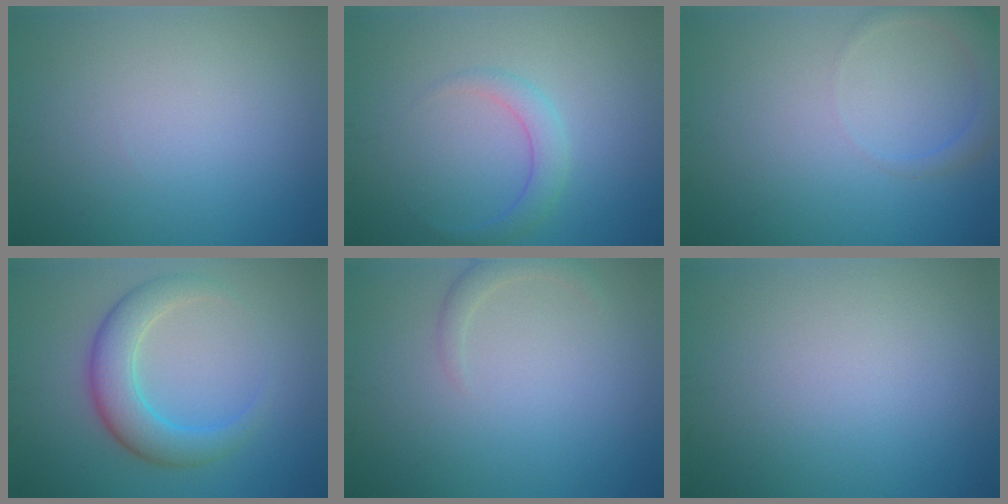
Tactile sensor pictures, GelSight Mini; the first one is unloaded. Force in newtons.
{"total": 2.0, "press": 2.0, "slide": 0.1}
{"total": 2.6, "press": 2.6, "slide": 0.2}
{"total": 4.8, "press": 4.8, "slide": 0.3}
{"total": 1.4, "press": 1.4, "slide": 0.1}
{"total": 0.0}